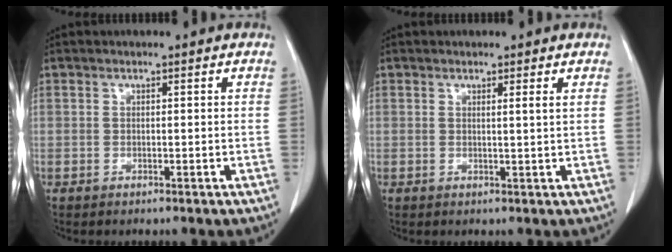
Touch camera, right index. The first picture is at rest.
{"total": 1.1, "force": [0.7, -0.4, 0.8], "torque": [-0.020, -0.008, 0.011]}